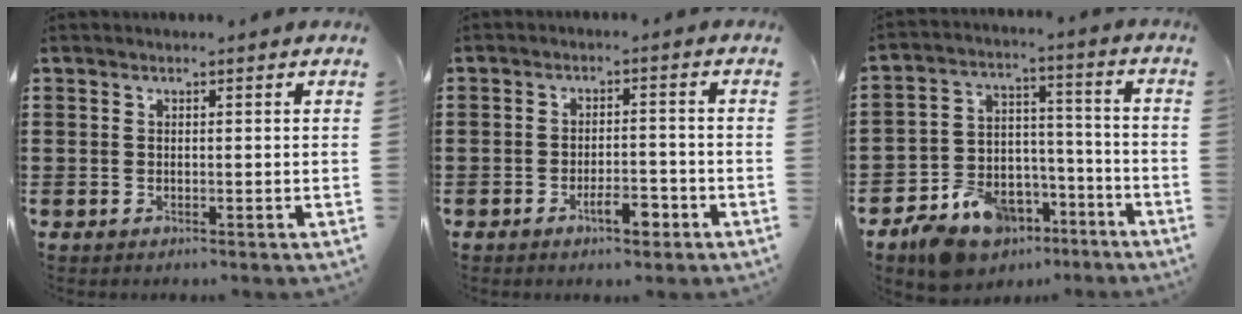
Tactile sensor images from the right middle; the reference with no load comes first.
{"total": 4.5, "force": [-2.9, 1.6, 3.1], "torque": [-0.047, 0.010, -0.053]}
{"total": 9.4, "force": [-7.5, 5.2, 2.3], "torque": [-0.059, 0.034, -0.142]}